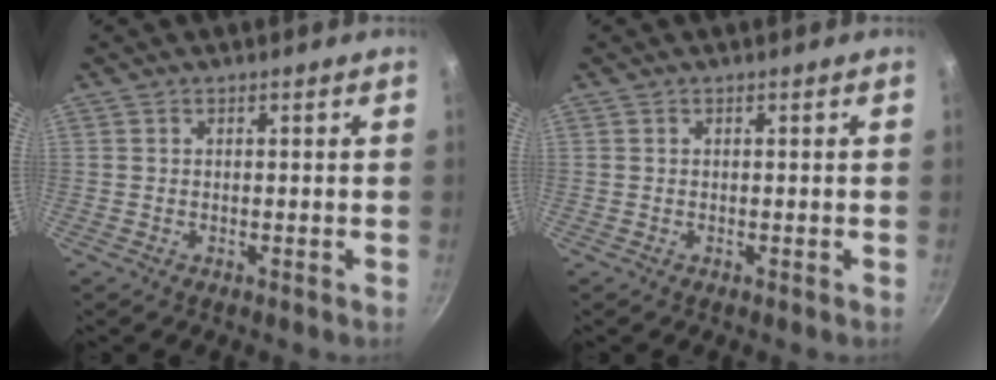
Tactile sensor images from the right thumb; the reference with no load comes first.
{"total": 0.0}